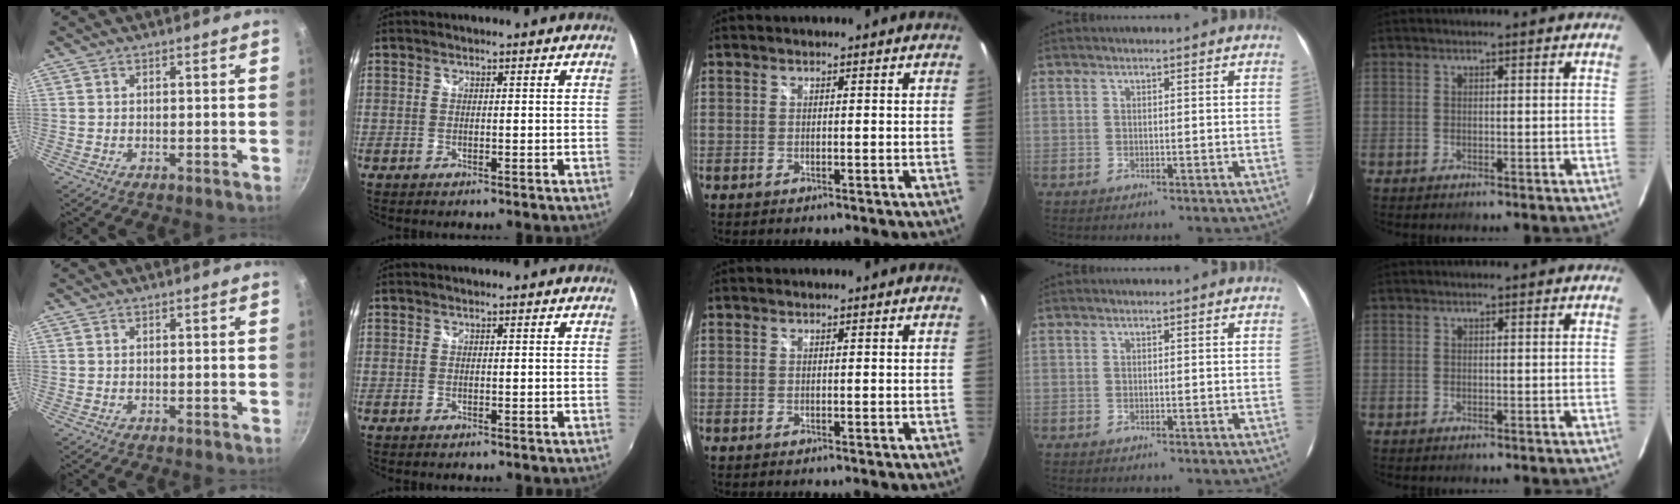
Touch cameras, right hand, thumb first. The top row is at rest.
{}